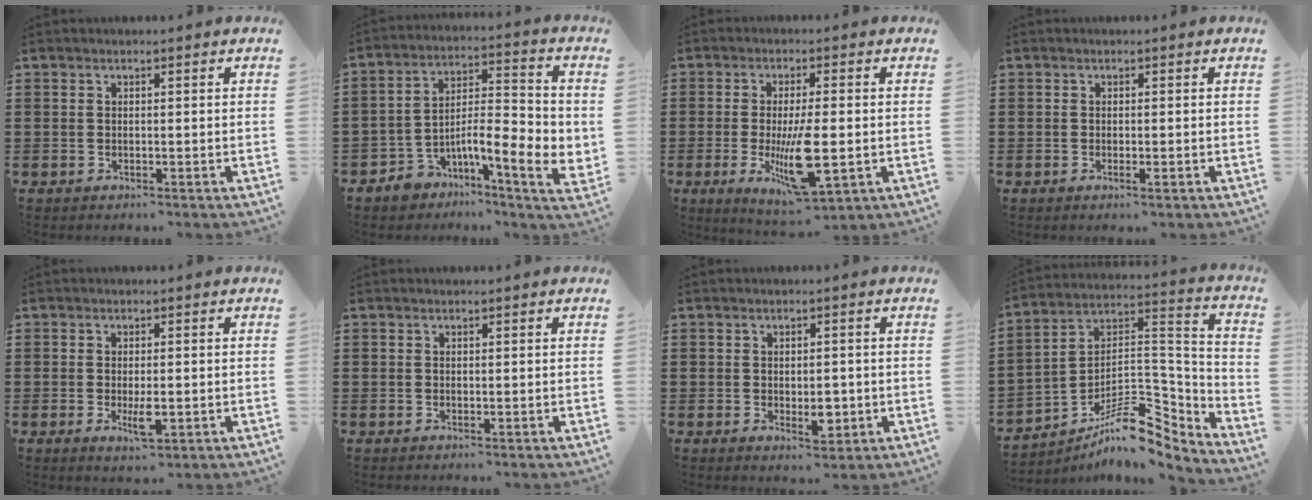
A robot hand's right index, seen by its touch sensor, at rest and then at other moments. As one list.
[{"total": 8.0, "force": [-3.1, 3.0, 6.8], "torque": [-0.117, -0.018, -0.057]}, {"total": 10.1, "force": [-2.1, 2.7, 9.5], "torque": [-0.193, -0.020, -0.035]}, {"total": 0.8, "force": [-0.3, 0.0, 0.7], "torque": [-0.013, -0.005, -0.005]}, {"total": 3.5, "force": [-0.7, 1.2, 3.3], "torque": [-0.070, -0.005, -0.016]}, {"total": 0.0}, {"total": 3.6, "force": [-0.7, 1.9, 3.0], "torque": [-0.036, -0.002, -0.014]}, {"total": 10.7, "force": [-7.3, 4.7, 6.2], "torque": [-0.093, 0.008, -0.139]}]